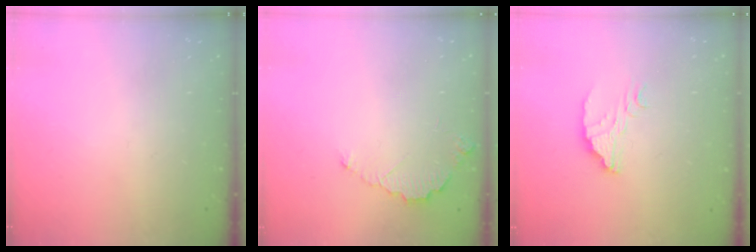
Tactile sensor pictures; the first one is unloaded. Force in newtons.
{"total": 3.8, "press": 3.8, "slide": 0.3}
{"total": 4.5, "press": 4.5, "slide": 0.3}